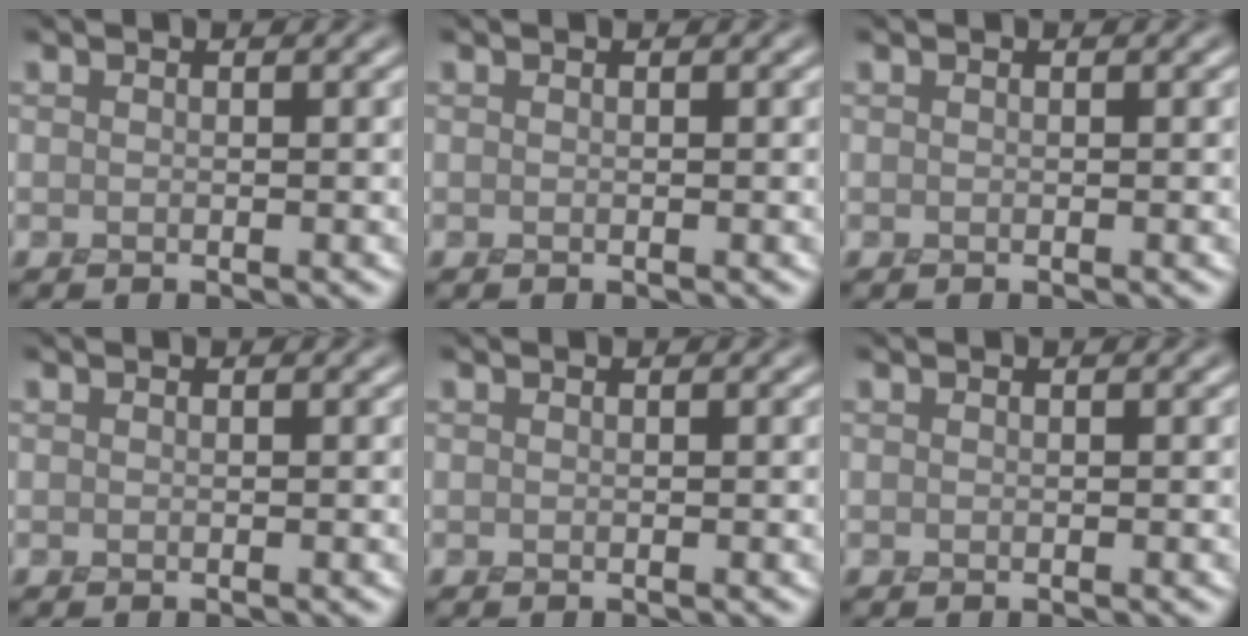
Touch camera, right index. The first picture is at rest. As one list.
[{"total": 0.0}, {"total": 0.0}, {"total": 0.0}, {"total": 0.0}, {"total": 0.0}]